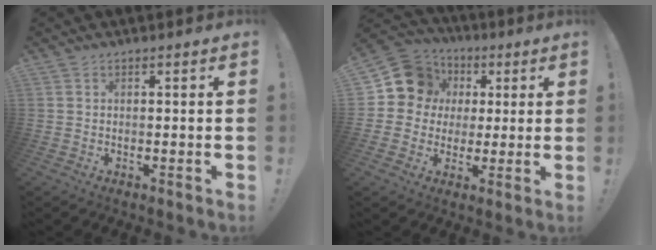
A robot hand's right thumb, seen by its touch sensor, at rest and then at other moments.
{"total": 12.9, "force": [3.4, 11.6, 4.6], "torque": [-0.065, -0.005, 0.076]}